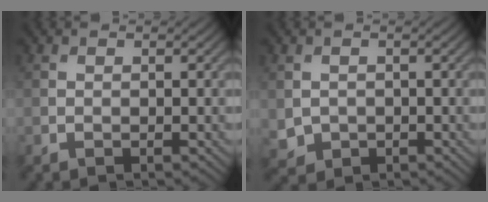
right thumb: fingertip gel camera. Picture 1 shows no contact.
{"total": 2.2, "force": [-0.1, 2.0, 0.8], "torque": [-0.027, -0.013, 0.001]}